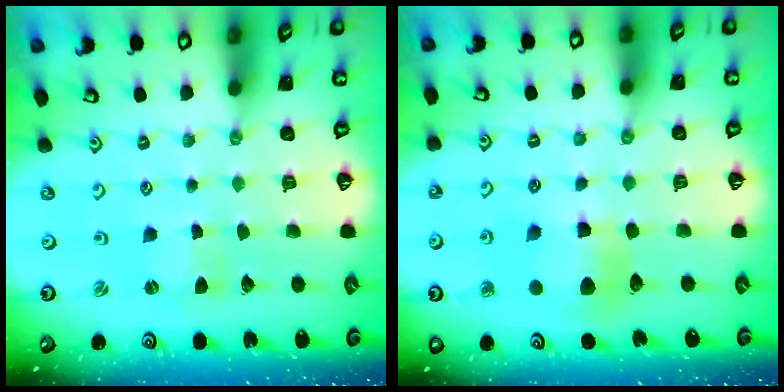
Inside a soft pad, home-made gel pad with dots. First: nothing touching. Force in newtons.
{"total": 9.3, "press": 9.2, "slide": 1.5}